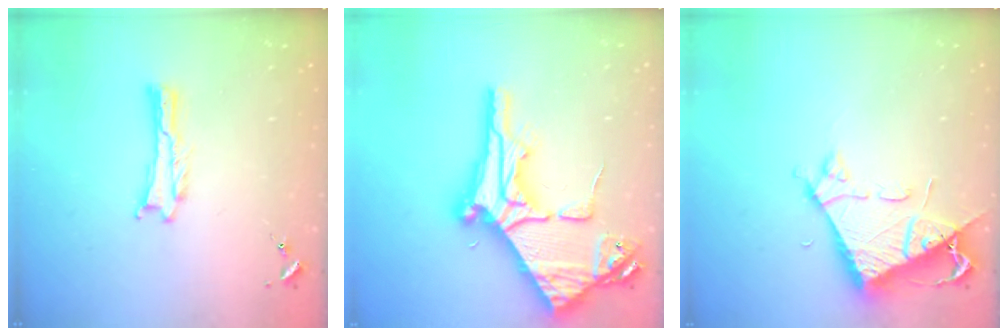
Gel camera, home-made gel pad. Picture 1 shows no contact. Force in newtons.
{"total": 13.6, "press": 13.5, "slide": 1.1}
{"total": 7.1, "press": 7.1, "slide": 0.8}